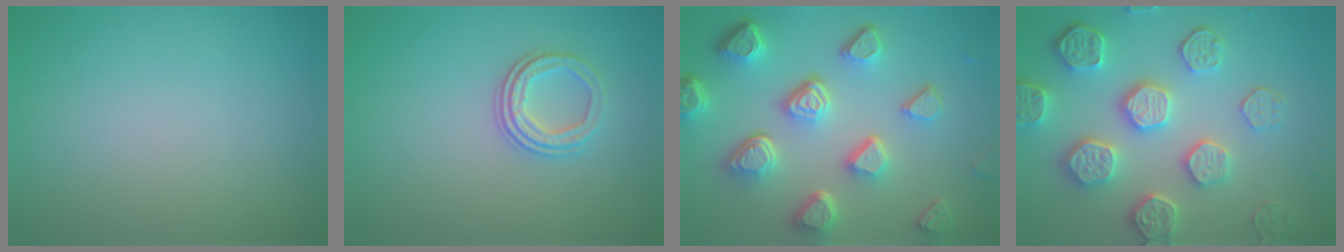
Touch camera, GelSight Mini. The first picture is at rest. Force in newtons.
{"total": 2.9, "press": 2.3, "slide": 1.7}
{"total": 7.6, "press": 5.5, "slide": 5.1}
{"total": 6.7, "press": 5.5, "slide": 3.8}